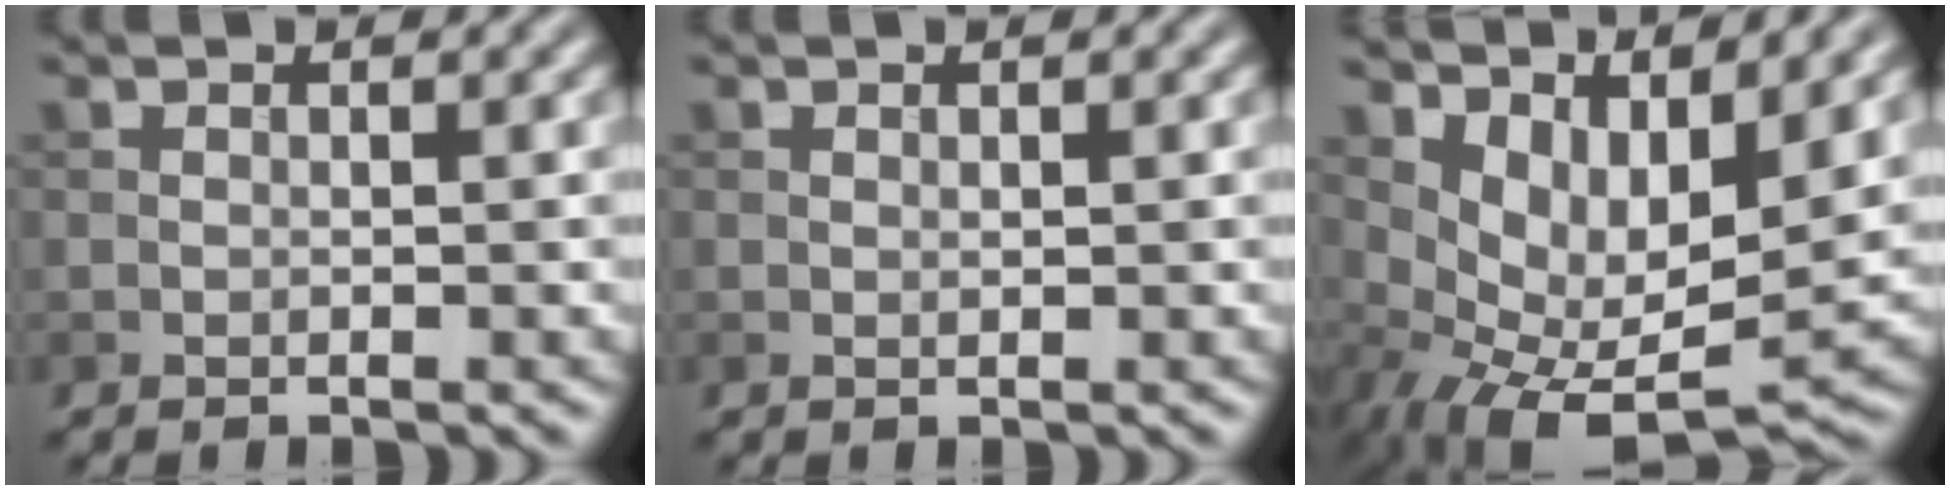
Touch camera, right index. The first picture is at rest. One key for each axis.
{"total": 0.0}
{"total": 8.8, "fx": 1.9, "fy": 4.8, "fz": 7.2, "tx": -0.120, "ty": -0.020, "tz": 0.043}